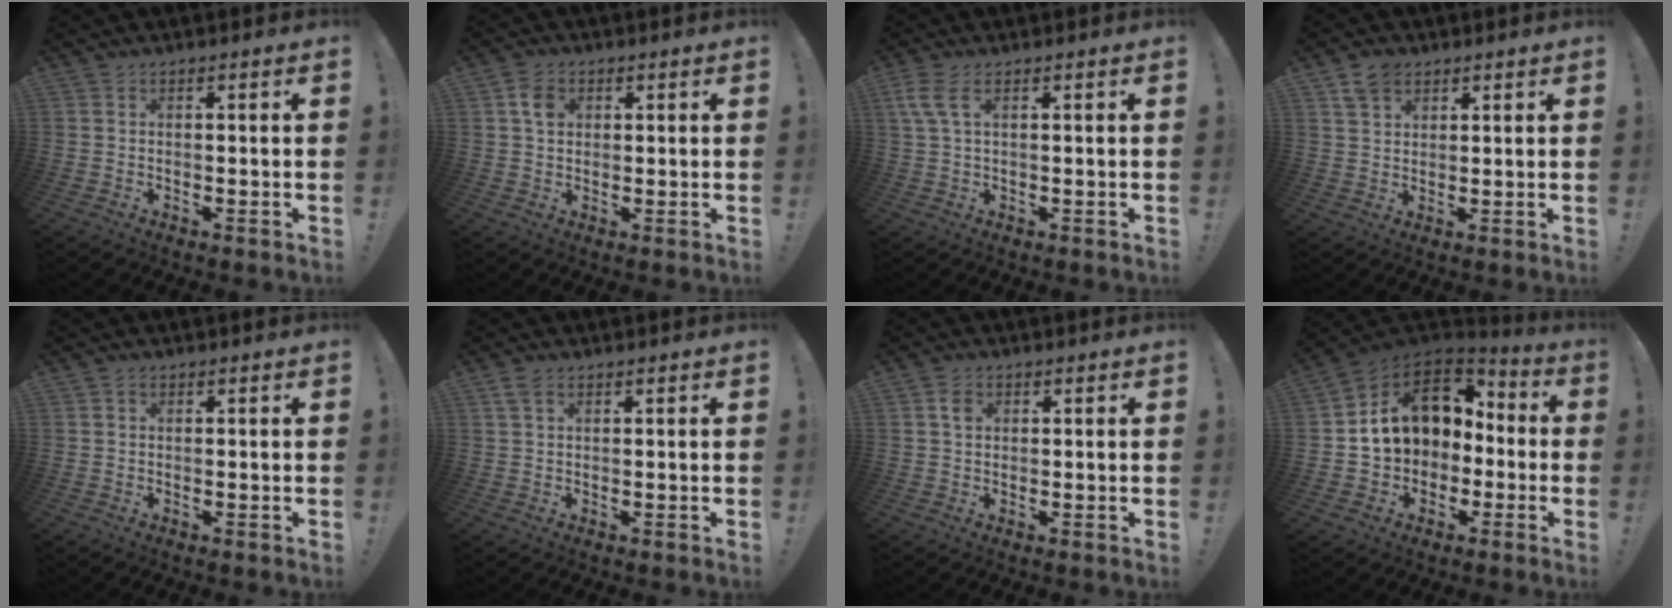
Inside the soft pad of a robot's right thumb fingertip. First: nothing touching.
{"total": 5.2, "force": [1.6, 4.2, 2.7], "torque": [-0.036, 0.004, 0.030]}
{"total": 5.2, "force": [2.1, 2.2, 4.2], "torque": [-0.091, 0.002, 0.039]}
{"total": 6.2, "force": [4.1, 4.1, 2.1], "torque": [-0.030, -0.016, 0.079]}
{"total": 0.6, "force": [0.4, 0.3, 0.2], "torque": [0.003, -0.001, 0.005]}
{"total": 2.2, "force": [1.1, 1.2, 1.6], "torque": [-0.032, 0.003, 0.021]}
{"total": 3.0, "force": [0.9, 2.4, 1.5], "torque": [-0.009, -0.004, 0.013]}
{"total": 13.2, "force": [3.8, 10.5, 7.0], "torque": [-0.104, -0.014, 0.080]}